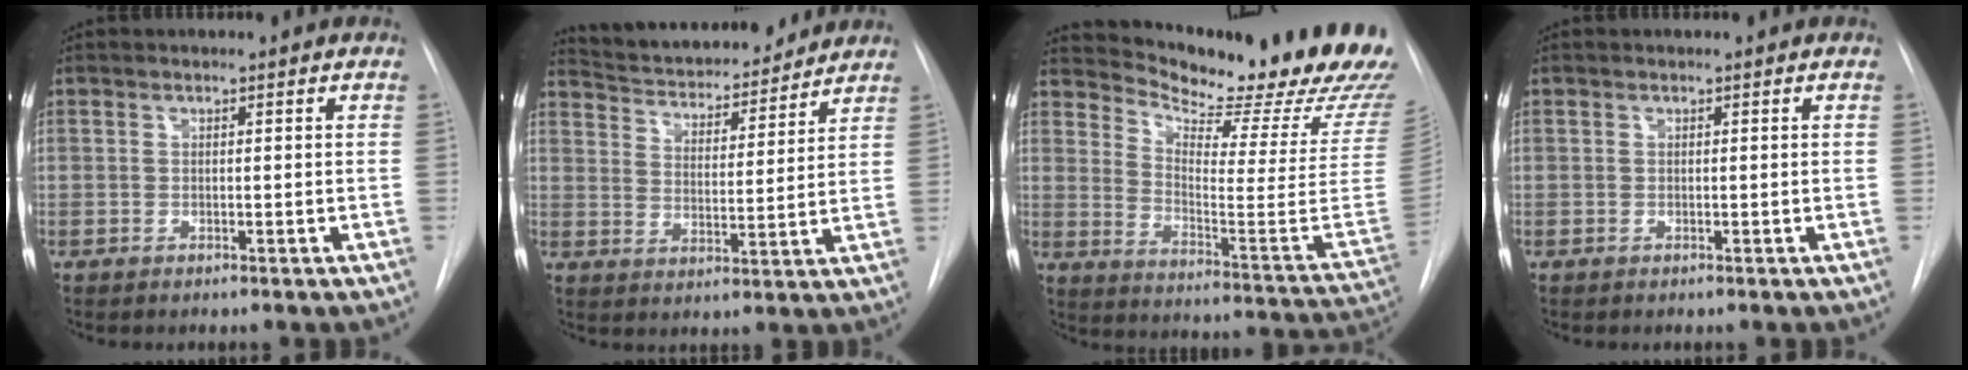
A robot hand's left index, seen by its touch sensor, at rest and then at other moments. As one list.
[{"total": 16.7, "force": [15.5, 3.5, 5.0], "torque": [-0.076, 0.006, 0.230]}, {"total": 27.0, "force": [23.9, 3.1, 12.3], "torque": [-0.192, -0.114, 0.301]}, {"total": 0.0}]